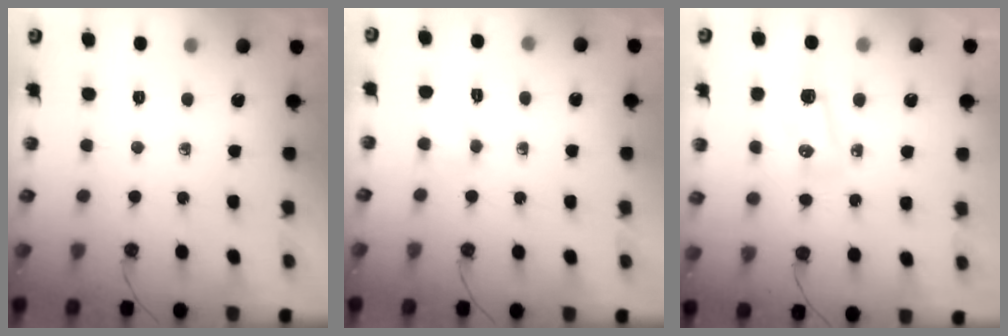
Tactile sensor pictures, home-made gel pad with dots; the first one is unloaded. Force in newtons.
{"total": 16.7, "press": 5.2, "slide": 15.9}
{"total": 8.4, "press": 8.1, "slide": 2.5}